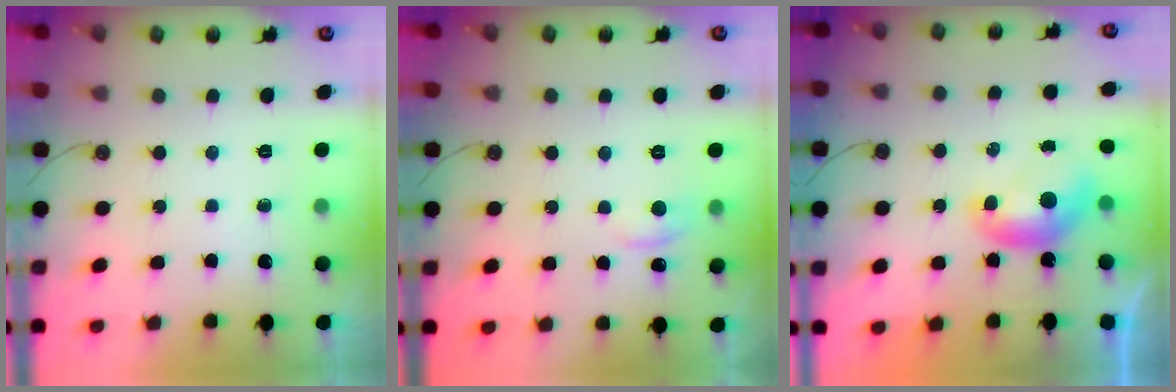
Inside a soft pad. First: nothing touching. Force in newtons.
{"total": 1.1, "press": 0.7, "slide": 0.9}
{"total": 0.0}